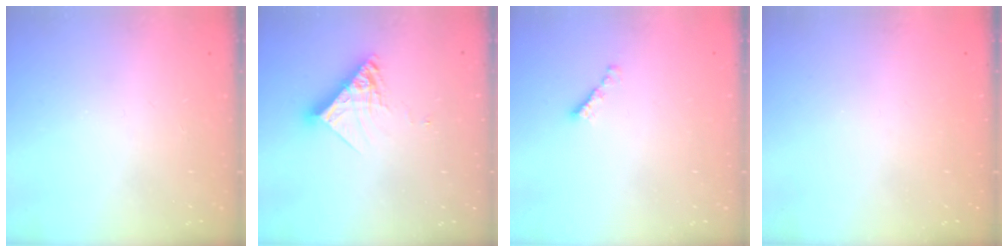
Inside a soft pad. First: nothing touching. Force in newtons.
{"total": 12.0, "press": 11.9, "slide": 0.2}
{"total": 2.1, "press": 2.0, "slide": 0.7}
{"total": 1.3, "press": 1.3, "slide": 0.2}